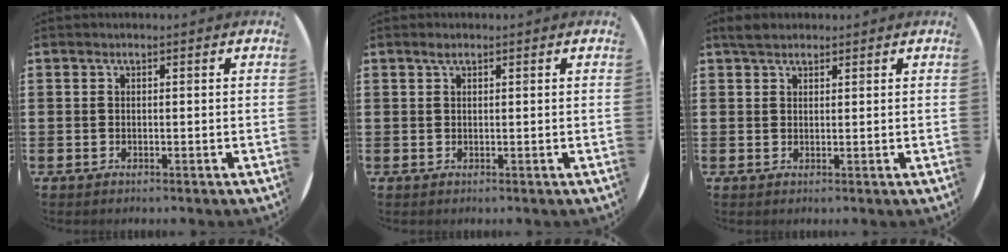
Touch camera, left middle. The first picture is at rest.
{"total": 0.7, "force": [0.4, 0.2, 0.5], "torque": [-0.010, 0.004, 0.007]}
{"total": 2.0, "force": [1.8, 0.8, 0.6], "torque": [-0.008, 0.003, 0.032]}